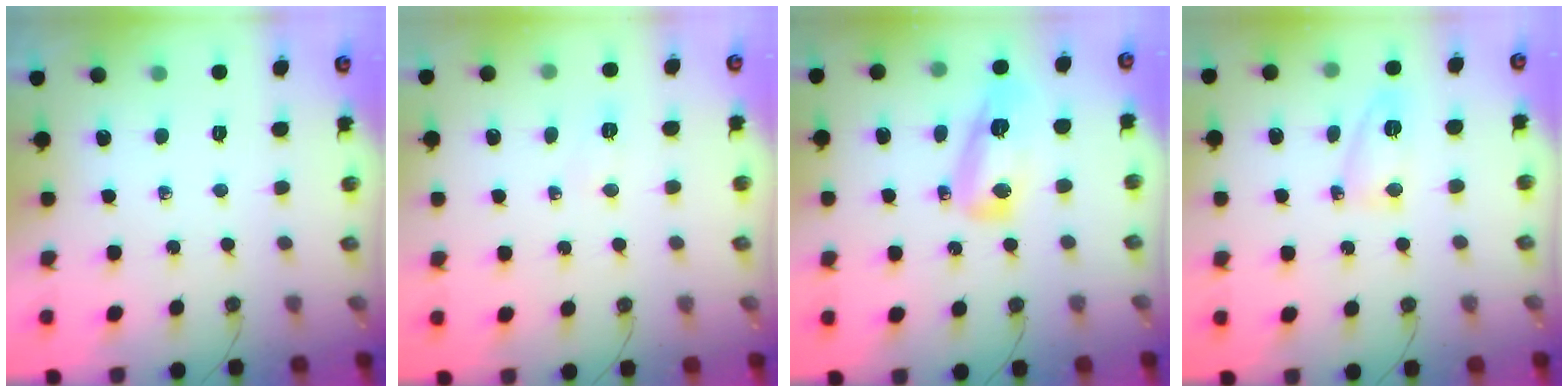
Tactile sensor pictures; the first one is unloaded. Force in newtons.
{"total": 3.9, "press": 3.6, "slide": 1.5}
{"total": 11.0, "press": 10.7, "slide": 2.7}
{"total": 4.8, "press": 4.6, "slide": 1.2}